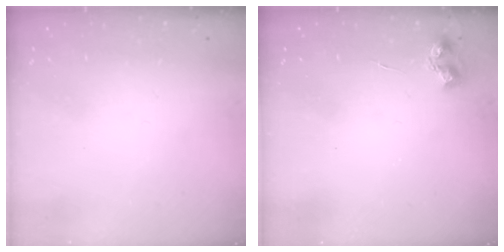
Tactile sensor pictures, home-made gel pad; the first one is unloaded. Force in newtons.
{"total": 6.2, "press": 6.1, "slide": 0.8}